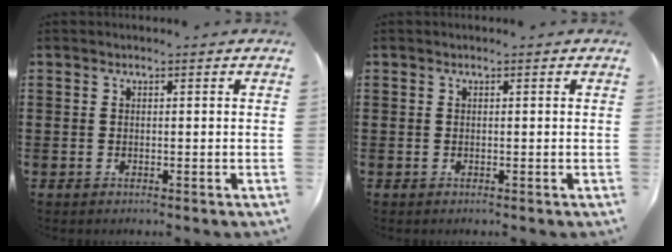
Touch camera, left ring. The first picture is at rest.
{"total": 0.0}